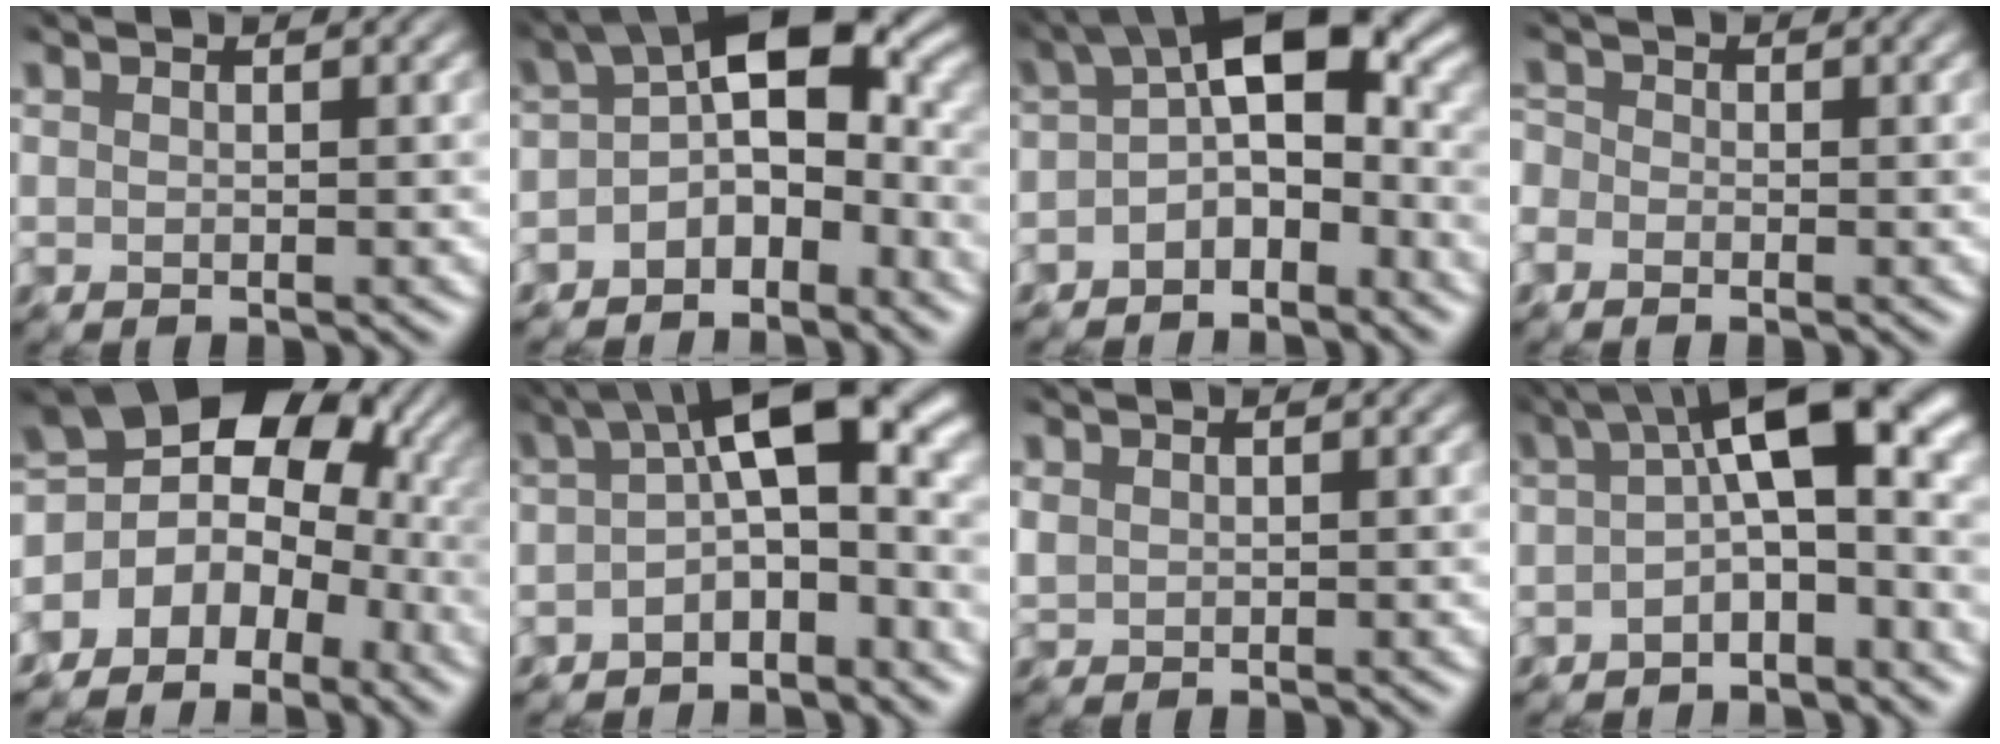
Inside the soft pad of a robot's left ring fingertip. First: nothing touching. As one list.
[{"total": 6.1, "force": [-2.0, 3.4, 4.7], "torque": [-0.063, 0.019, -0.049]}, {"total": 6.1, "force": [-1.5, 3.1, 5.1], "torque": [-0.078, 0.021, -0.041]}, {"total": 1.5, "force": [-0.7, 1.3, 0.4], "torque": [-0.009, 0.007, -0.022]}, {"total": 9.9, "force": [-0.8, 7.5, 6.5], "torque": [-0.066, 0.011, -0.016]}, {"total": 8.2, "force": [-1.4, 3.4, 7.3], "torque": [-0.114, 0.024, -0.041]}, {"total": 0.8, "force": [0.6, 0.6, 0.1], "torque": [-0.007, 0.001, 0.014]}, {"total": 7.6, "force": [-0.9, 2.7, 7.1], "torque": [-0.110, 0.024, -0.031]}]